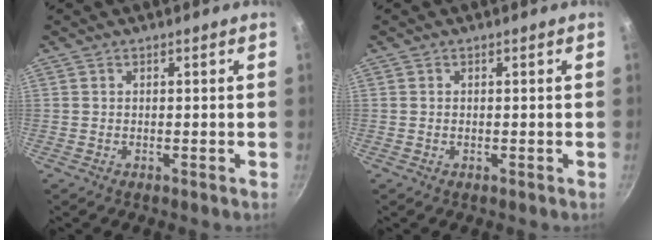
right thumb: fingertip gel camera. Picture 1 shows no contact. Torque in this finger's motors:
{"motor_torque": [-0.37, 0.18, -0.31, 0.22, 0.02]}